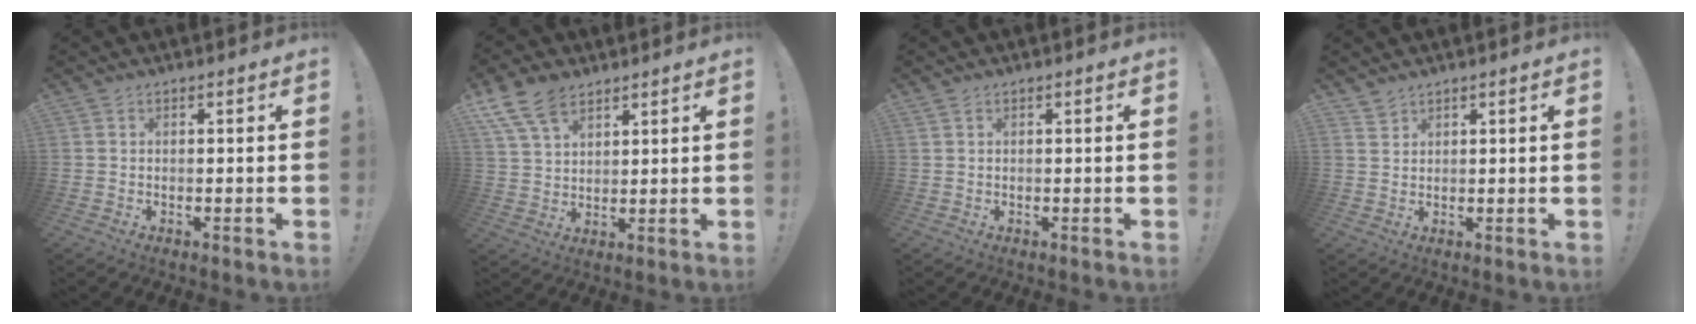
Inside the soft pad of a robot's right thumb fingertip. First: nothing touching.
{"total": 10.5, "force": [6.9, 5.9, 5.3], "torque": [-0.099, -0.027, 0.136]}
{"total": 4.6, "force": [3.4, 0.7, 3.0], "torque": [-0.067, -0.013, 0.067]}
{"total": 2.2, "force": [2.0, 0.8, 0.4], "torque": [0.001, -0.018, 0.037]}